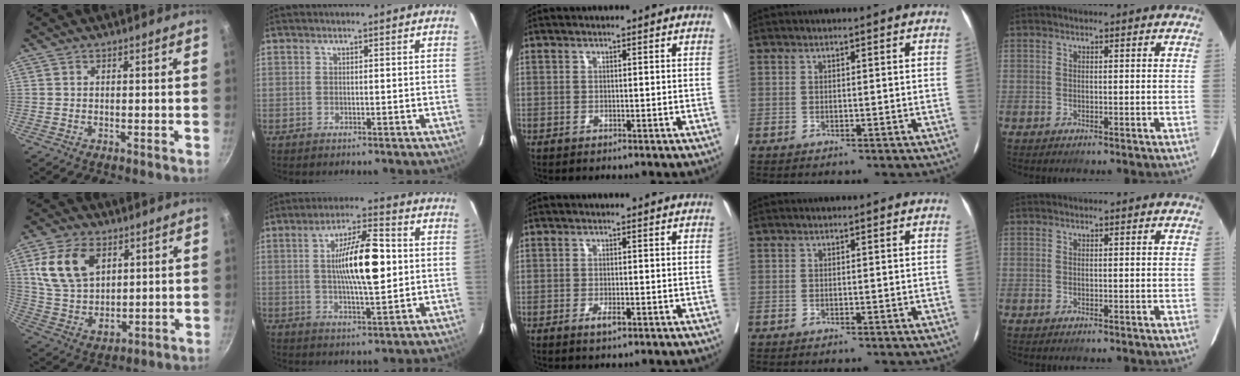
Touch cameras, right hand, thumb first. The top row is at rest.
{"thumb": {"total": 14.4, "force": [5.3, 9.3, 9.6], "torque": [-0.162, -0.020, 0.113]}, "index": {"total": 12.7, "force": [1.1, 2.5, 12.4], "torque": [-0.214, 0.012, 0.017]}, "middle": {"total": 1.6, "force": [-0.8, 0.5, 1.3], "torque": [-0.022, -0.002, -0.011]}}